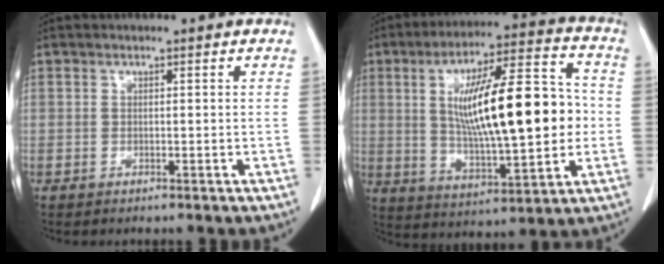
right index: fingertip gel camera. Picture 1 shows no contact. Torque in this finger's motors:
{"motor_torque": [2.14, 0.00, 1.05, 0.21]}